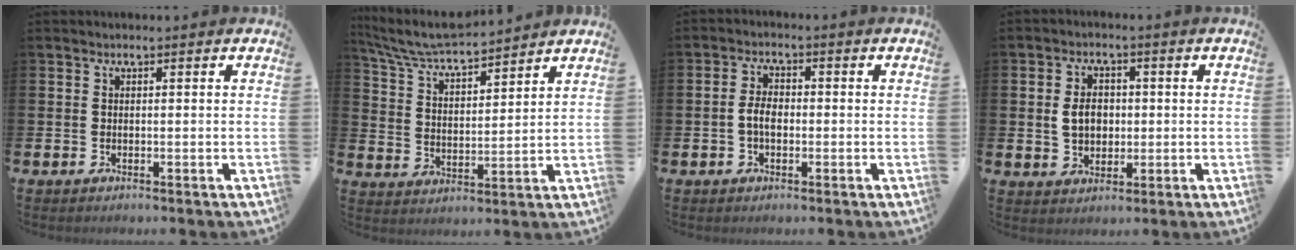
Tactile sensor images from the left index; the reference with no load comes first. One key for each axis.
{"total": 7.0, "fx": 6.6, "fy": 0.5, "fz": 2.1, "tx": -0.070, "ty": -0.040, "tz": 0.117}
{"total": 3.2, "fx": -0.5, "fy": 1.8, "fz": 2.6, "tx": -0.039, "ty": 0.003, "tz": -0.013}
{"total": 4.3, "fx": 0.3, "fy": 3.3, "fz": 2.7, "tx": -0.044, "ty": 0.007, "tz": -0.002}